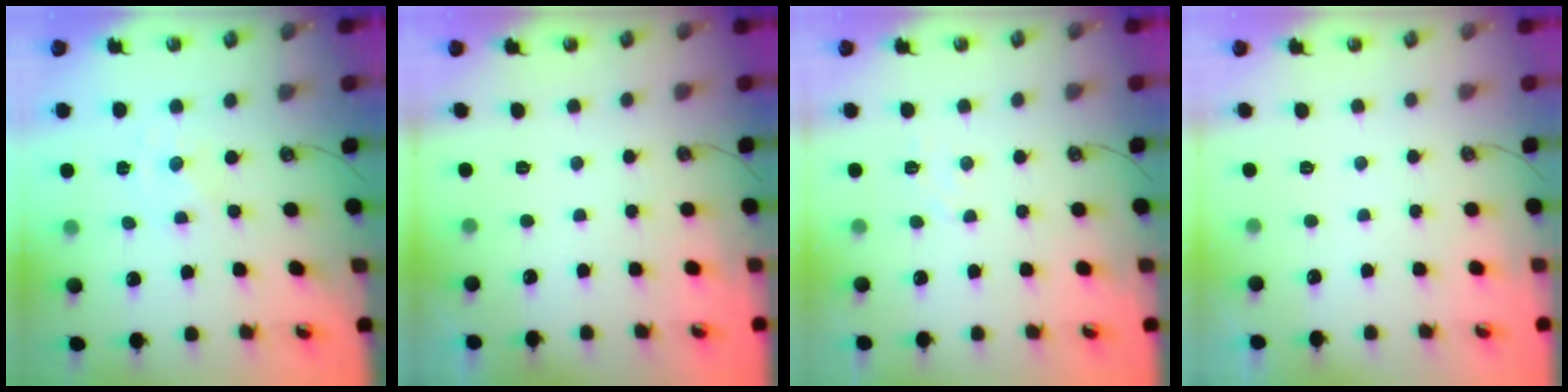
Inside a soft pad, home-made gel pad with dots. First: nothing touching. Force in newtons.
{"total": 0.0}
{"total": 5.1, "press": 5.1, "slide": 0.7}
{"total": 0.0}